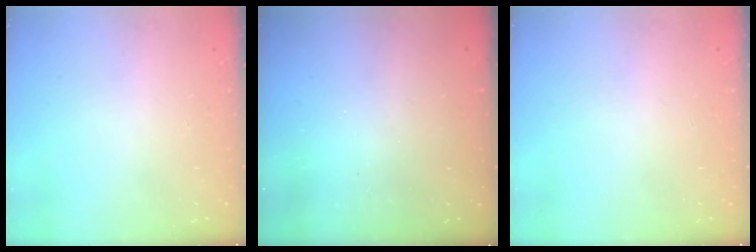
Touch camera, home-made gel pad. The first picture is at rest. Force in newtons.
{"total": 3.0, "press": 3.0, "slide": 0.1}
{"total": 0.0}